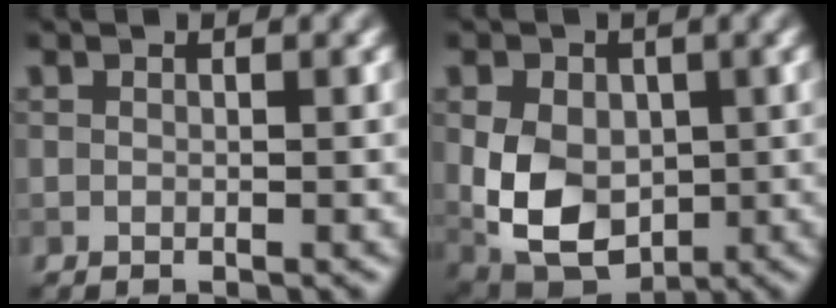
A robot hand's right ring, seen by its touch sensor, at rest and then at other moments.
{"total": 8.1, "force": [-0.4, 5.9, 5.6], "torque": [-0.118, -0.012, -0.006]}